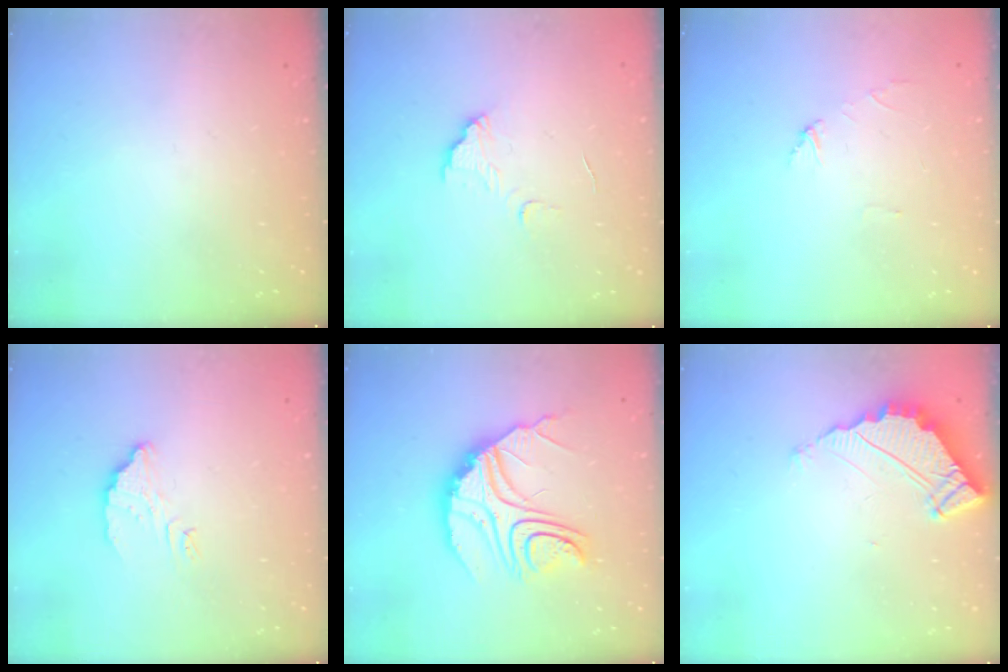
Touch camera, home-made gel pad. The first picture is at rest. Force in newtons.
{"total": 7.9, "press": 7.9, "slide": 0.6}
{"total": 2.7, "press": 2.7, "slide": 0.2}
{"total": 4.5, "press": 4.5, "slide": 0.2}
{"total": 16.0, "press": 16.0, "slide": 1.3}
{"total": 5.1, "press": 5.1, "slide": 0.2}